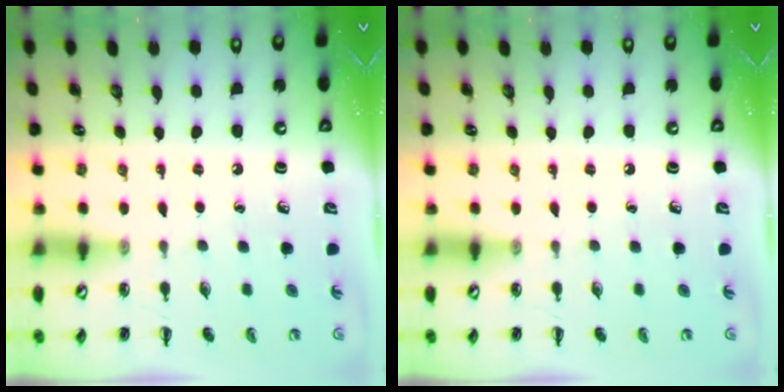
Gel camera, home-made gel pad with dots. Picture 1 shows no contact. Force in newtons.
{"total": 0.0}